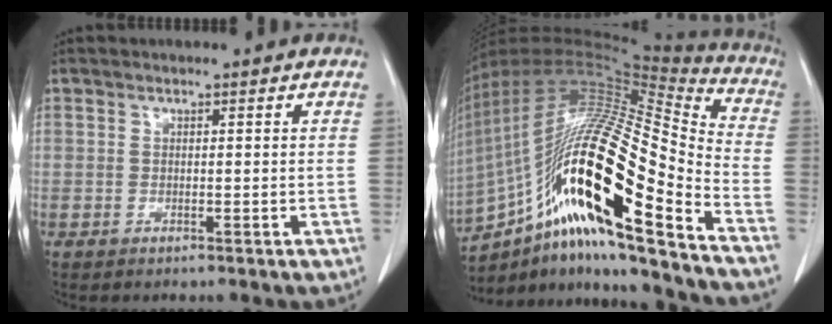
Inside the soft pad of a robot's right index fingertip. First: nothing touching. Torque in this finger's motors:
{"motor_torque": [1.68, -0.45, 0.74, 0.21]}